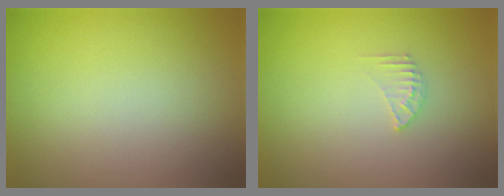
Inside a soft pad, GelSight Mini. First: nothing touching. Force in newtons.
{"total": 1.3, "press": 1.3, "slide": 0.1}